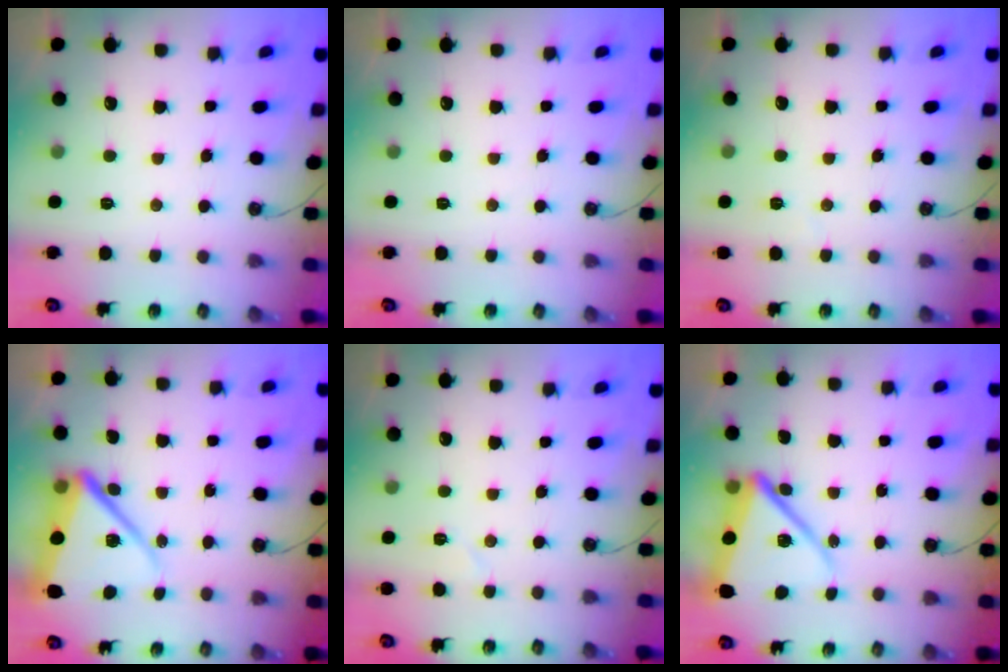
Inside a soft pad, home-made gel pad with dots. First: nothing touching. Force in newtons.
{"total": 0.0}
{"total": 1.5, "press": 1.5, "slide": 0.5}
{"total": 13.7, "press": 13.7, "slide": 1.1}
{"total": 4.2, "press": 3.9, "slide": 1.7}
{"total": 15.2, "press": 15.2, "slide": 1.4}